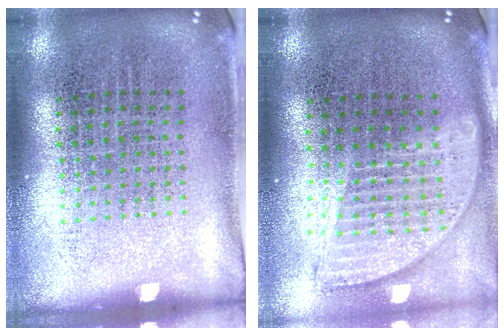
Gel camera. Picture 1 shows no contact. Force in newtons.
{"total": 1.8, "press": 1.5, "slide": 1.0}